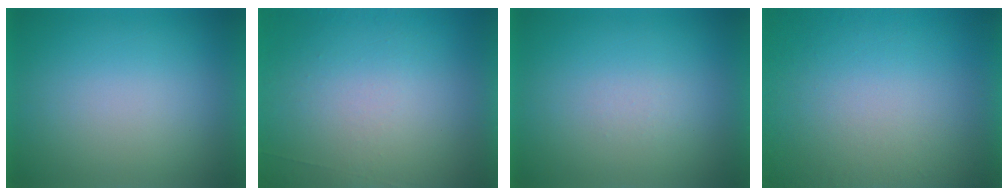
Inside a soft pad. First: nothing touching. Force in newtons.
{"total": 6.8}
{"total": 1.4}
{"total": 5.2}